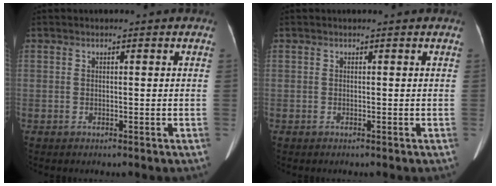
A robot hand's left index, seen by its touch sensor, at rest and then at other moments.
{"total": 0.0}